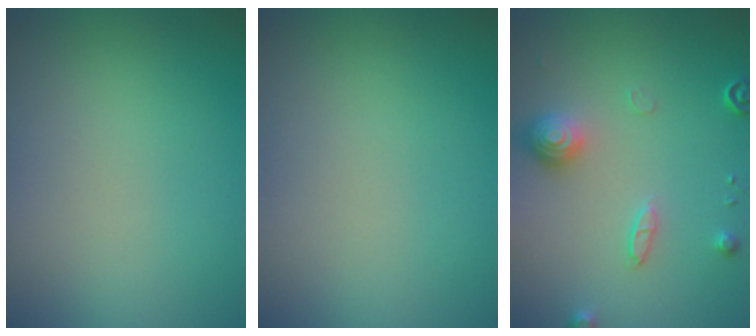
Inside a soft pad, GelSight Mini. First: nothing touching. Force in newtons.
{"total": 0.0}
{"total": 3.0, "press": 2.8, "slide": 1.1}